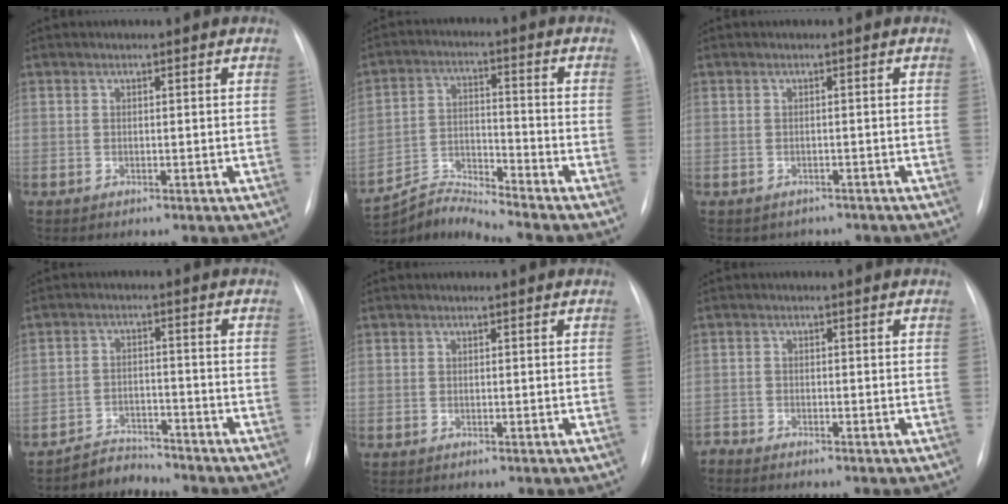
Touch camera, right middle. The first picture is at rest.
{"total": 7.8, "force": [-7.5, -2.0, -0.3], "torque": [-0.013, 0.008, -0.142]}
{"total": 2.3, "force": [-1.9, 1.3, -0.1], "torque": [-0.001, 0.009, -0.022]}
{"total": 4.5, "force": [-4.3, 0.8, -0.8], "torque": [0.011, -0.002, -0.072]}
{"total": 0.0}
{"total": 1.6, "force": [-1.6, -0.1, -0.1], "torque": [0.003, -0.006, -0.030]}